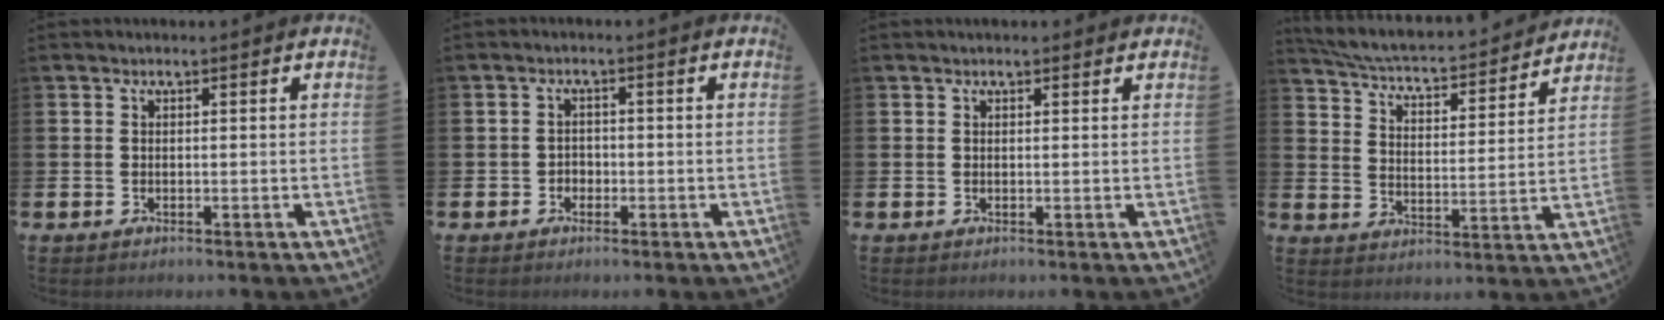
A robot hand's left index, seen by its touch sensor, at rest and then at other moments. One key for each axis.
{"total": 1.6, "fx": -0.8, "fy": 1.4, "fz": 0.3, "tx": -0.005, "ty": 0.002, "tz": -0.020}
{"total": 0.7, "fx": 0.7, "fy": 0.2, "fz": 0.2, "tx": 0.008, "ty": -0.002, "tz": 0.010}
{"total": 4.9, "fx": 4.7, "fy": 0.7, "fz": 1.2, "tx": -0.050, "ty": -0.045, "tz": 0.074}